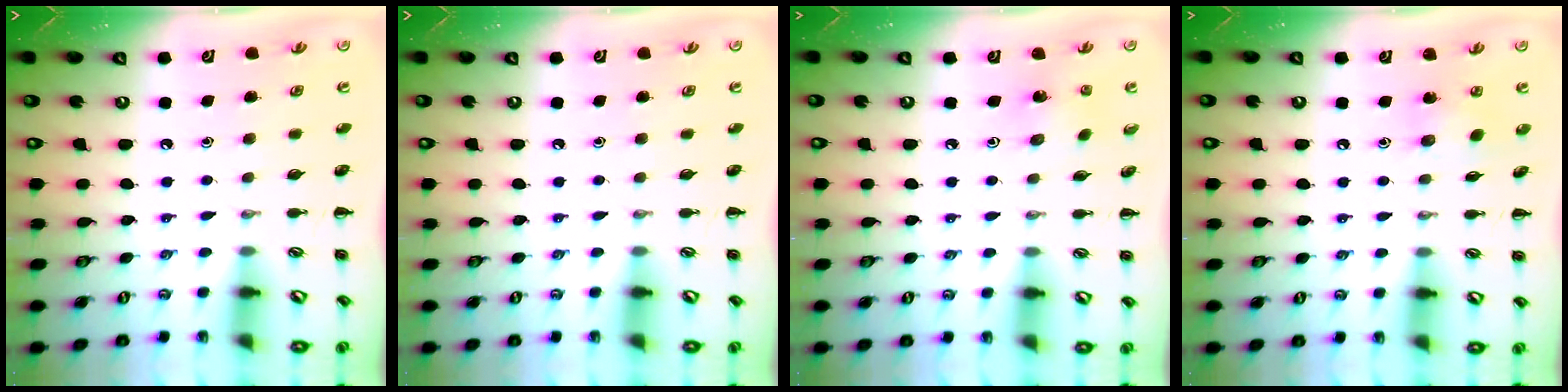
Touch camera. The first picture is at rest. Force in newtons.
{"total": 0.0}
{"total": 1.5, "press": 1.4, "slide": 0.4}
{"total": 6.3, "press": 6.2, "slide": 1.0}